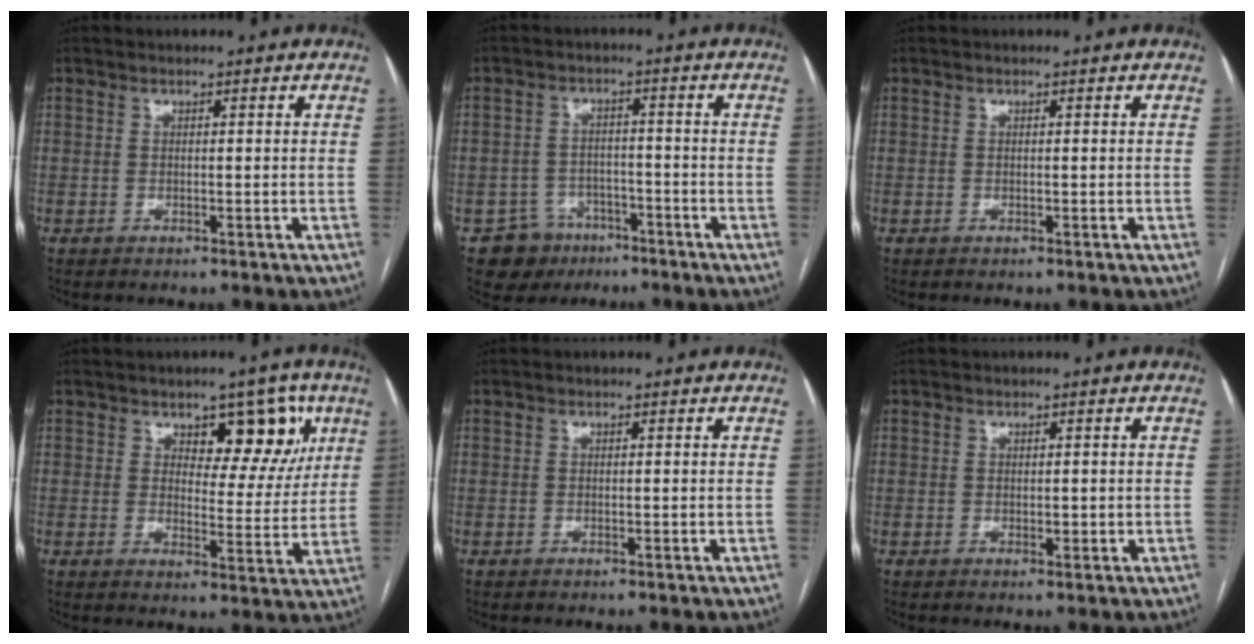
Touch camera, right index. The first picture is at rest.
{"total": 6.3, "force": [-3.8, 5.0, 0.4], "torque": [-0.003, 0.009, -0.055]}
{"total": 0.0}
{"total": 8.6, "force": [4.2, 4.5, 6.1], "torque": [-0.062, 0.013, 0.060]}
{"total": 0.0}
{"total": 1.3, "force": [0.1, 1.0, 0.9], "torque": [-0.013, -0.001, 0.004]}